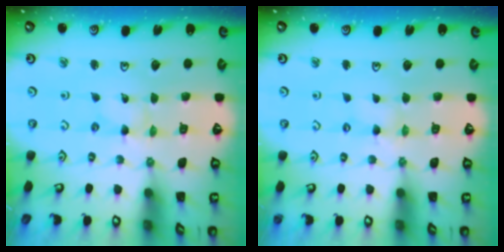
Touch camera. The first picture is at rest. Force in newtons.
{"total": 0.0}